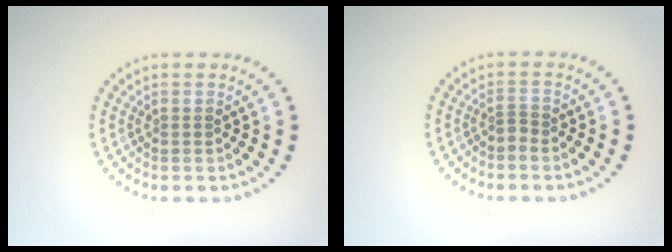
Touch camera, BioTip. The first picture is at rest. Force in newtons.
{"total": 0.7, "press": 0.4, "slide": 0.6}